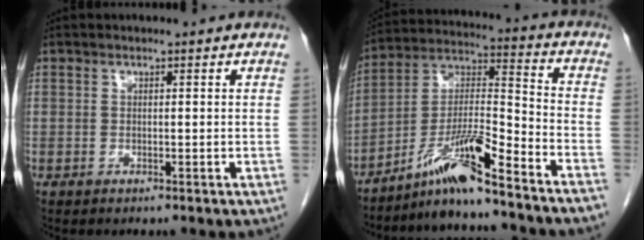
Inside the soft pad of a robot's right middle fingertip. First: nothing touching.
{"total": 11.6, "force": [-9.0, -0.6, 7.4], "torque": [-0.140, 0.005, -0.161]}